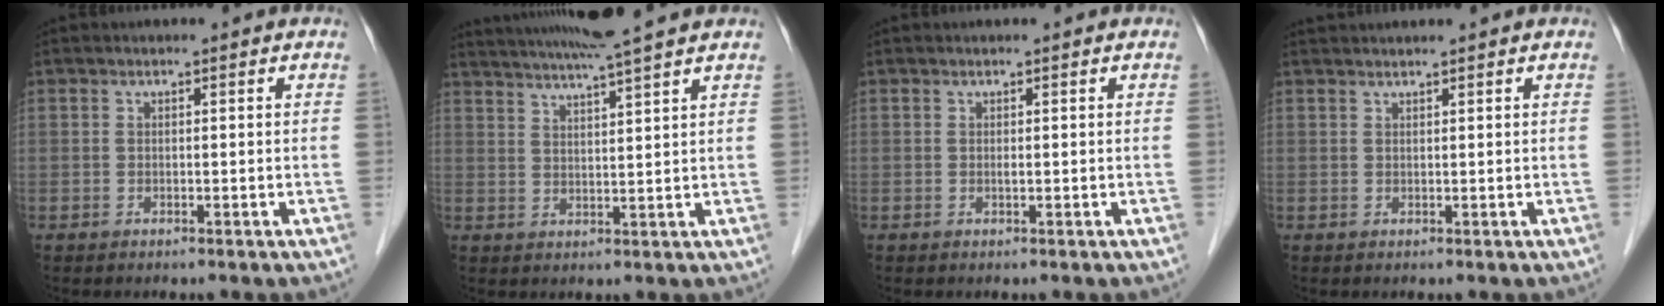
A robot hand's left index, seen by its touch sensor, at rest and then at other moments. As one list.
[{"total": 10.7, "force": [9.3, -1.2, 5.2], "torque": [-0.094, 0.016, 0.135]}, {"total": 0.6, "force": [0.4, 0.0, 0.5], "torque": [-0.008, 0.006, 0.006]}, {"total": 3.6, "force": [3.3, -0.2, 1.2], "torque": [-0.011, 0.031, 0.054]}]